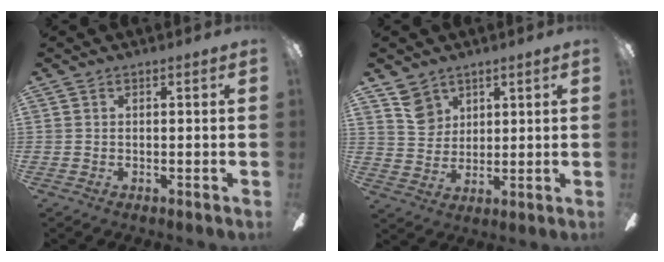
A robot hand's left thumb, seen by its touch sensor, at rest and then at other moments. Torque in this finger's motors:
{"motor_torque": [-0.04, -0.55, 0.07, 0.14, -0.02]}